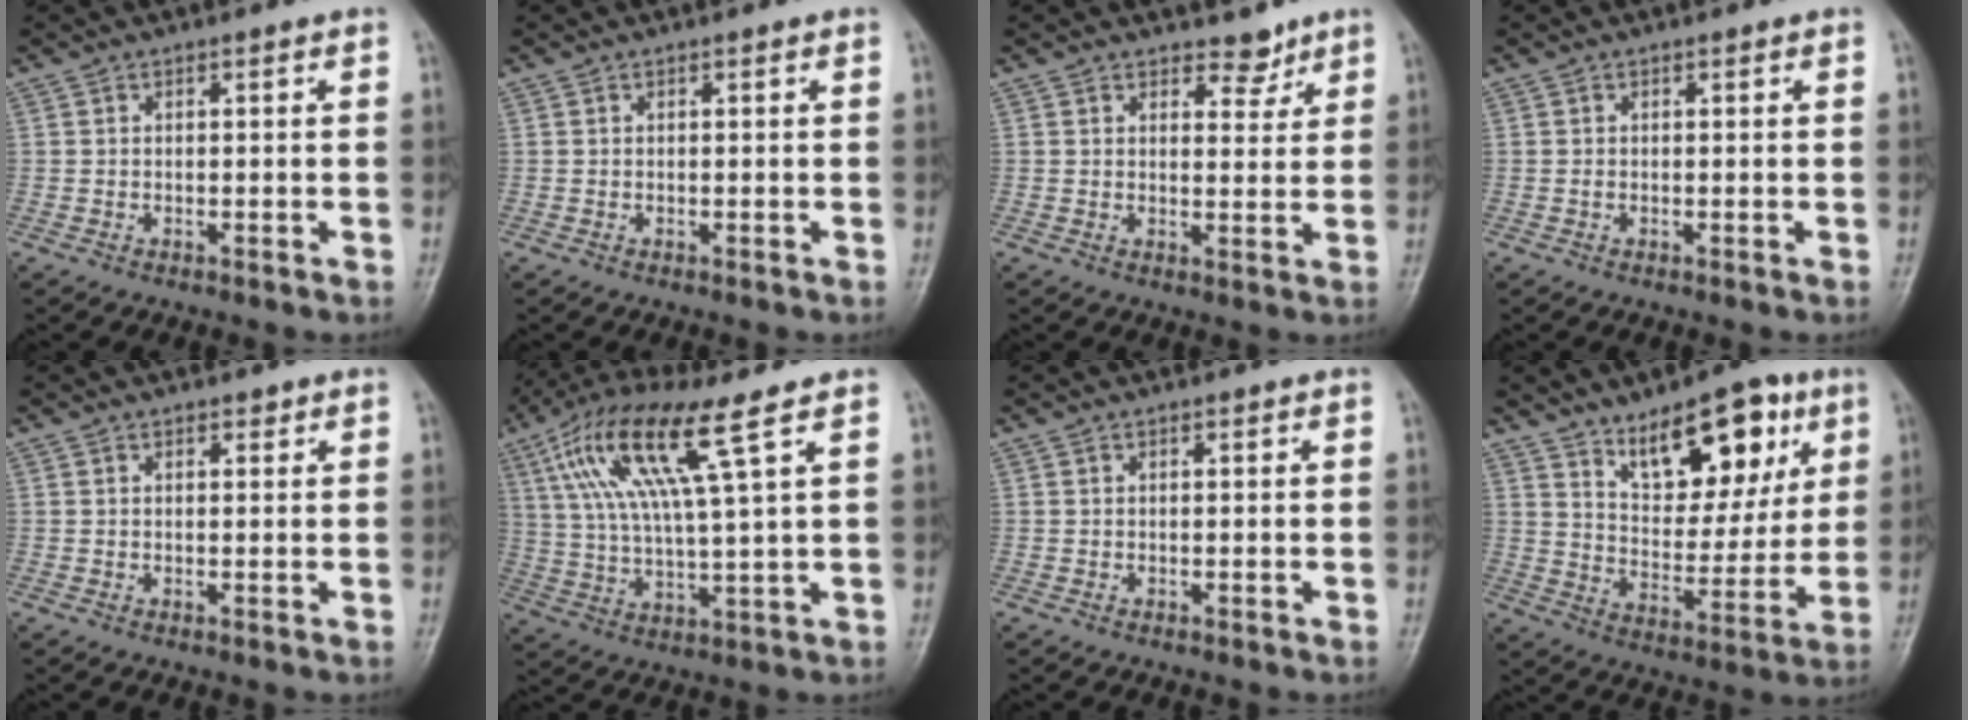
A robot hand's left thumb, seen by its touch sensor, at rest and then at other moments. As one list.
[{"total": 0.0}, {"total": 3.7, "force": [2.9, 2.0, 1.0], "torque": [0.011, -0.021, 0.043]}, {"total": 0.0}, {"total": 1.0, "force": [0.8, 0.6, 0.4], "torque": [0.002, -0.005, 0.009]}, {"total": 15.3, "force": [6.9, 2.4, 13.5], "torque": [-0.286, -0.006, 0.133]}, {"total": 0.0}, {"total": 16.9, "force": [9.1, 8.2, 11.6], "torque": [-0.118, -0.049, 0.151]}]